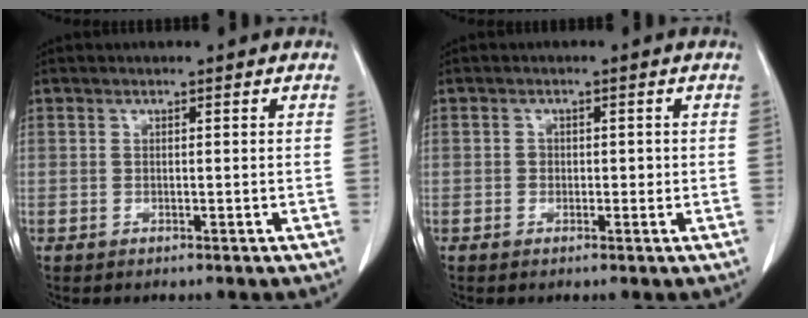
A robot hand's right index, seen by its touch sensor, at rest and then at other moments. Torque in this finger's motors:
{"motor_torque": [-0.02, 0.00, 0.00, 0.01]}